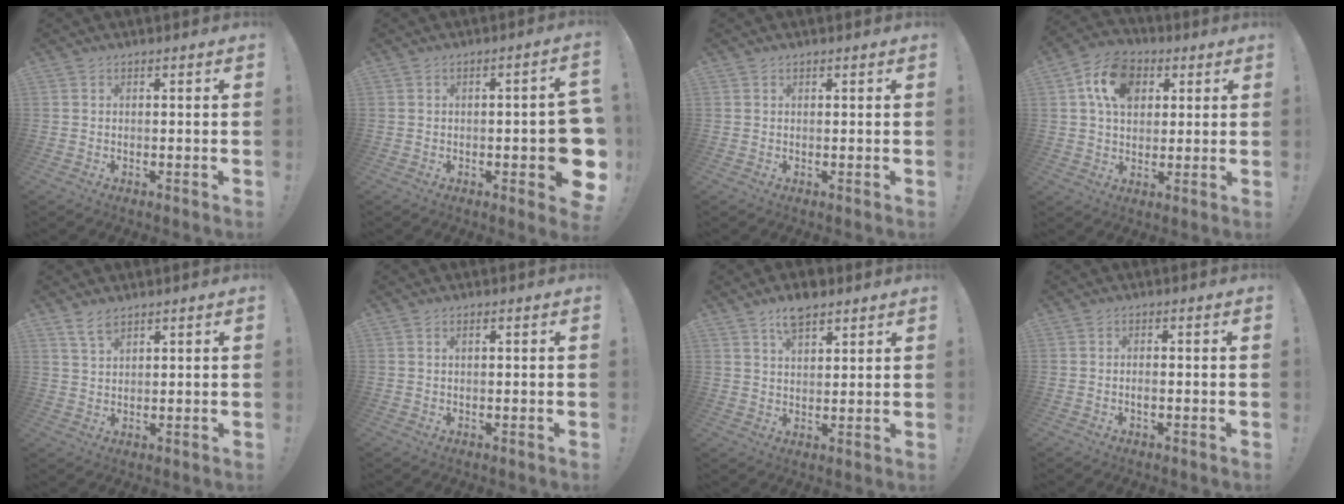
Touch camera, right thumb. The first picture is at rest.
{"total": 7.8, "force": [-1.8, 2.5, 7.2], "torque": [-0.082, 0.001, -0.023]}
{"total": 0.6, "force": [0.6, 0.0, -0.1], "torque": [0.010, -0.004, 0.010]}
{"total": 14.0, "force": [4.7, 10.7, 7.9], "torque": [-0.120, -0.004, 0.090]}
{"total": 4.2, "force": [3.3, 1.7, 2.0], "torque": [-0.032, -0.015, 0.061]}
{"total": 0.9, "force": [0.4, 0.2, 0.7], "torque": [-0.013, 0.000, 0.007]}
{"total": 7.0, "force": [5.0, 3.2, 3.7], "torque": [-0.053, -0.021, 0.090]}
{"total": 1.3, "force": [-0.7, 0.5, 1.0], "torque": [-0.011, -0.002, -0.014]}